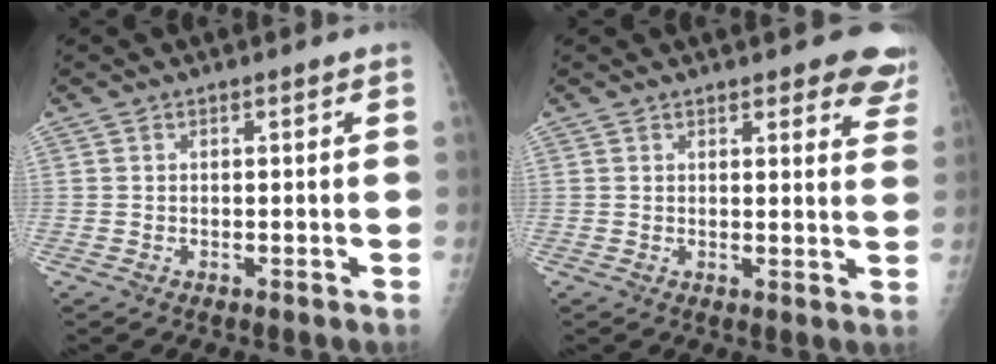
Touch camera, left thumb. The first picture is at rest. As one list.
[{"total": 8.1, "force": [6.6, 2.7, 3.8], "torque": [-0.005, -0.031, 0.057]}]